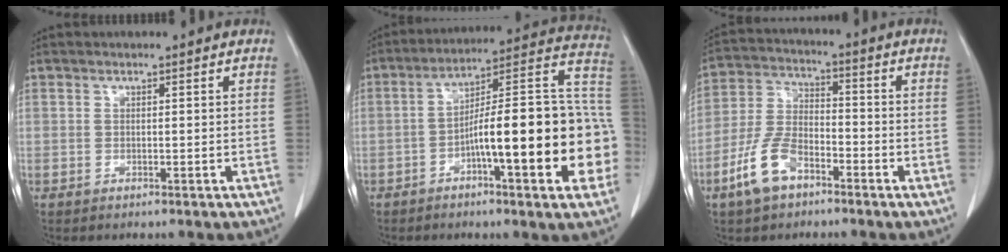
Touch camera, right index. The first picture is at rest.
{"total": 21.9, "force": [-5.2, 3.4, 21.0], "torque": [-0.228, 0.038, -0.070]}
{"total": 9.0, "force": [-5.1, 4.4, 5.9], "torque": [-0.137, 0.006, -0.104]}